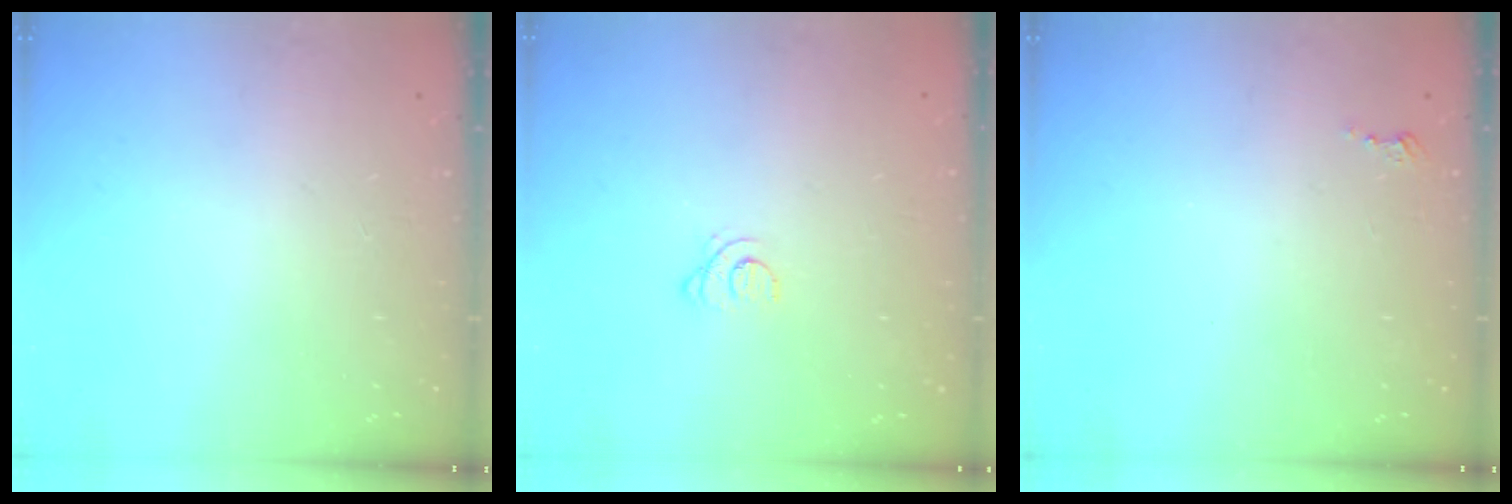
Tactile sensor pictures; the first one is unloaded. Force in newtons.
{"total": 1.5, "press": 1.4, "slide": 0.2}
{"total": 2.4, "press": 2.4, "slide": 0.4}